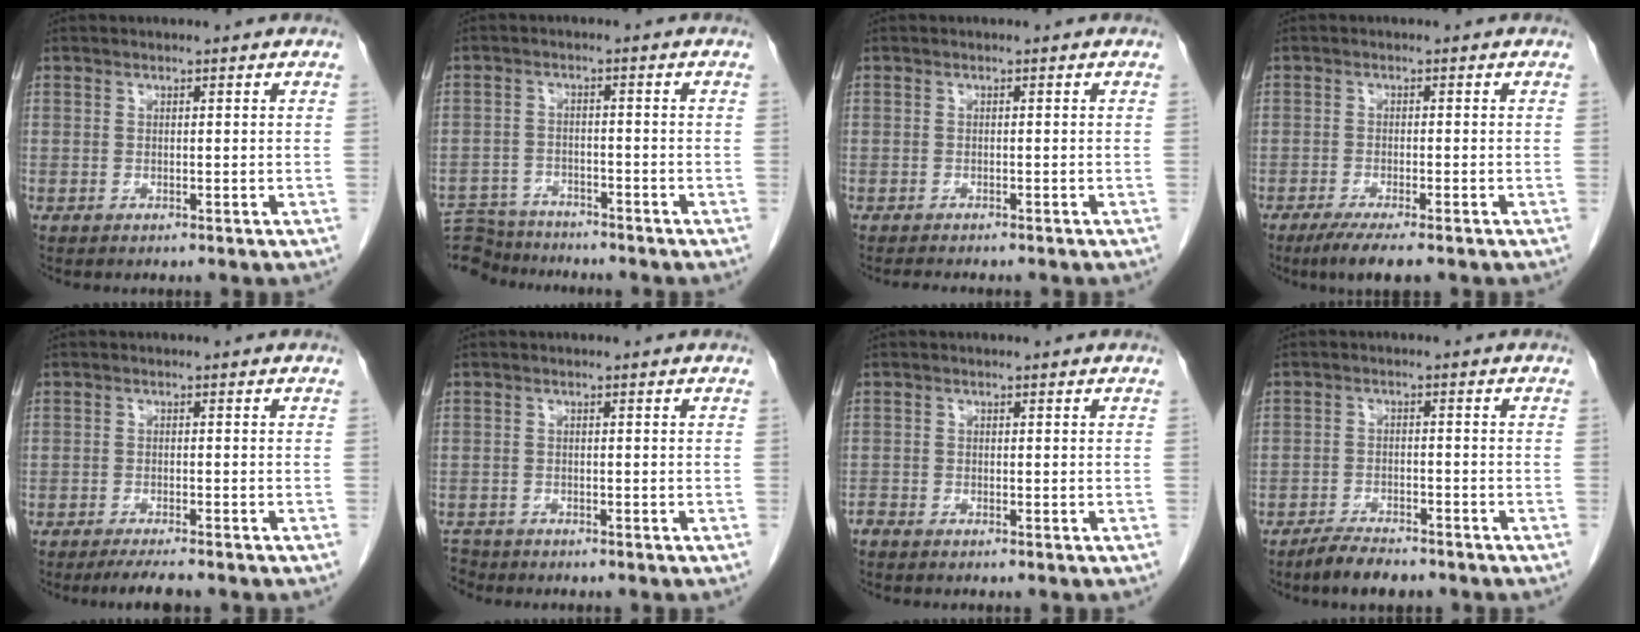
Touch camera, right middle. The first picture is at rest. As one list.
[{"total": 9.0, "force": [-8.7, 2.1, 0.9], "torque": [-0.017, 0.007, -0.142]}, {"total": 3.6, "force": [-3.1, 0.6, 1.7], "torque": [-0.023, -0.006, -0.037]}, {"total": 5.4, "force": [-3.9, 0.5, 3.8], "torque": [-0.064, -0.015, -0.060]}, {"total": 3.8, "force": [-3.2, 0.1, 2.1], "torque": [-0.036, -0.009, -0.051]}, {"total": 2.4, "force": [-2.3, 0.6, -0.3], "torque": [0.003, -0.007, -0.042]}, {"total": 0.9, "force": [-0.9, 0.1, 0.1], "torque": [-0.006, -0.002, -0.019]}, {"total": 5.0, "force": [-4.3, 1.3, 2.2], "torque": [-0.043, -0.007, -0.073]}]